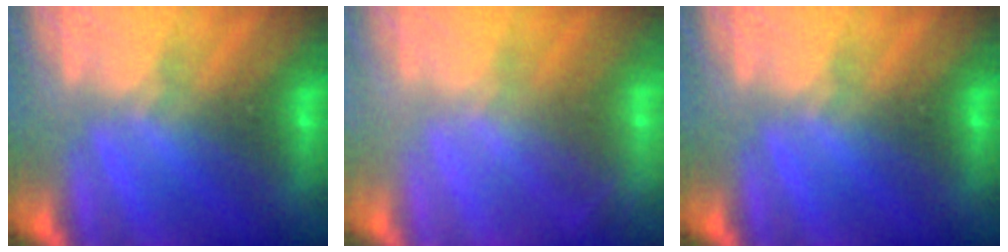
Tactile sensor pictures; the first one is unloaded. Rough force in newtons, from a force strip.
{"total": 2.0}
{"total": 0.0}